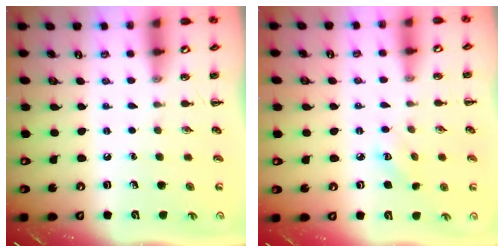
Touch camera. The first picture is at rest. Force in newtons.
{"total": 2.9, "press": 2.8, "slide": 0.8}